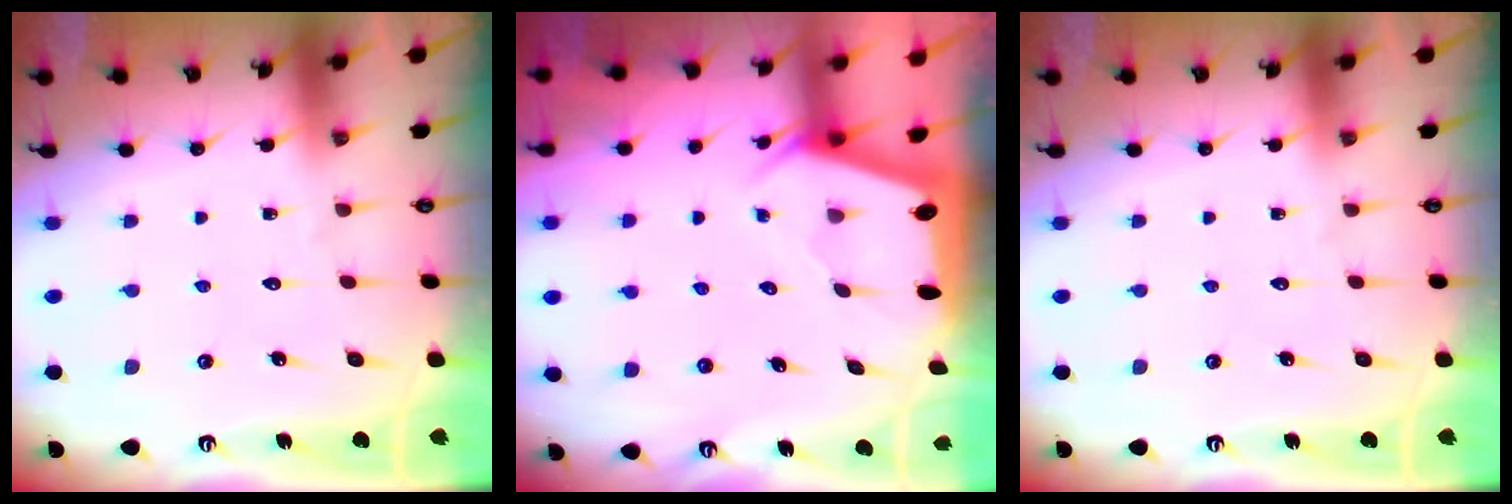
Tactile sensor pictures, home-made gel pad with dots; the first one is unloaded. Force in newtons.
{"total": 2.1, "press": 2.0, "slide": 0.3}
{"total": 0.0}